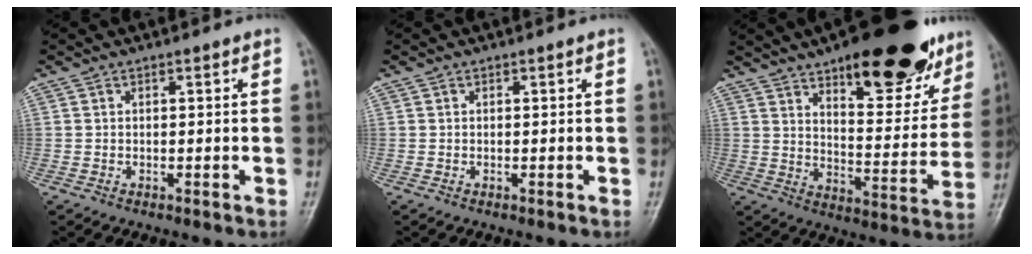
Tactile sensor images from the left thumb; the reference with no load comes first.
{"total": 0.0}
{"total": 25.7, "force": [16.3, 9.4, 17.5], "torque": [-0.196, -0.062, 0.237]}